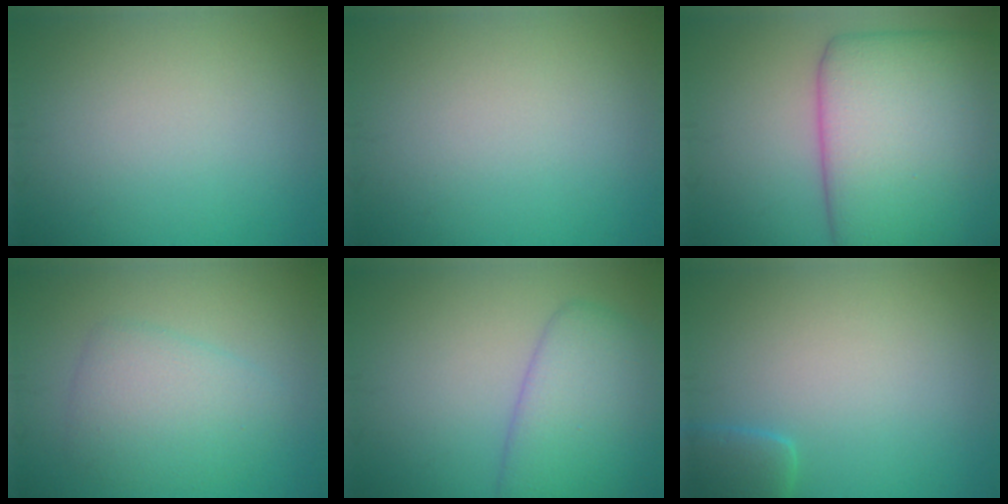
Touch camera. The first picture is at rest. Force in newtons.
{"total": 0.0}
{"total": 14.0, "press": 14.0, "slide": 0.6}
{"total": 4.1, "press": 4.1, "slide": 0.1}
{"total": 6.3, "press": 6.3, "slide": 0.2}
{"total": 2.3, "press": 2.3, "slide": 0.2}